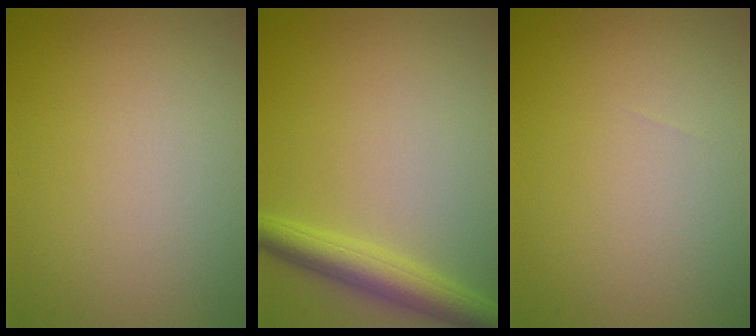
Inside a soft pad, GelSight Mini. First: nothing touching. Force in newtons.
{"total": 3.8, "press": 3.8, "slide": 0.1}
{"total": 0.0}